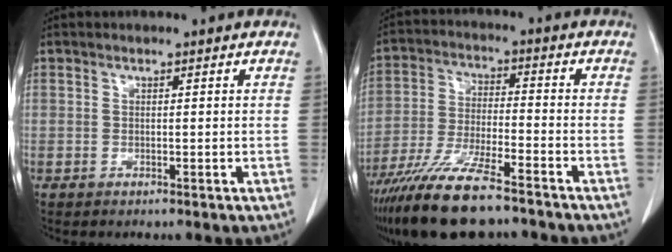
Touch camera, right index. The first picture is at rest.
{"total": 13.6, "force": [-10.4, 2.1, 8.6], "torque": [-0.172, -0.035, -0.186]}